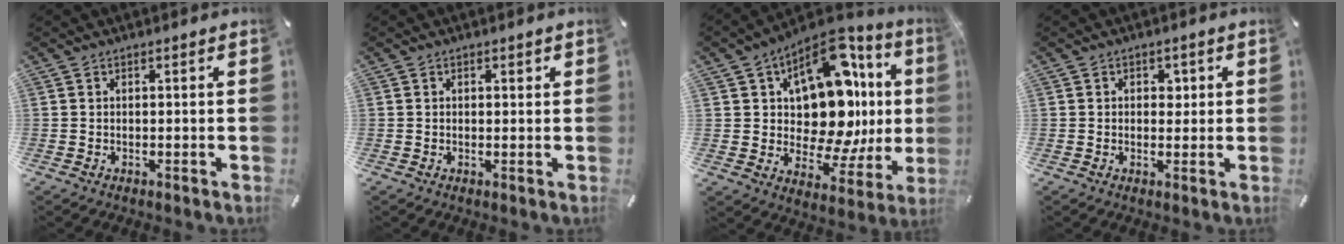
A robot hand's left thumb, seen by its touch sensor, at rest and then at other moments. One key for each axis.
{"total": 0.8, "fx": 0.2, "fy": 0.6, "fz": 0.4, "tx": 0.000, "ty": 0.000, "tz": 0.002}
{"total": 18.0, "fx": 4.9, "fy": 10.7, "fz": 13.7, "tx": -0.194, "ty": -0.069, "tz": 0.076}
{"total": 2.5, "fx": 0.4, "fy": 2.0, "fz": 1.5, "tx": -0.008, "ty": -0.002, "tz": -0.003}